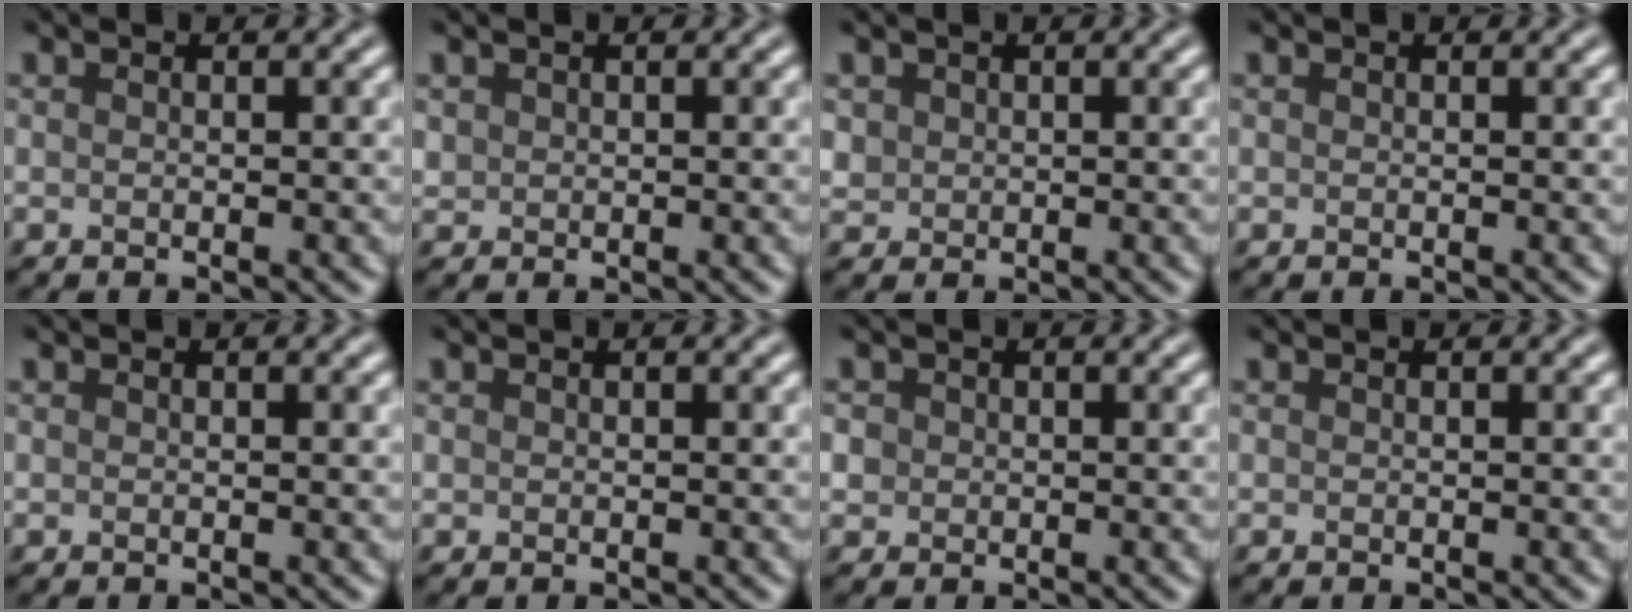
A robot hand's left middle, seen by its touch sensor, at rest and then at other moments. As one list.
[{"total": 0.8, "force": [0.4, 0.7, 0.1], "torque": [0.001, -0.002, 0.011]}, {"total": 1.2, "force": [0.4, 1.1, 0.2], "torque": [-0.001, -0.004, 0.012]}, {"total": 0.0}, {"total": 0.0}, {"total": 0.0}, {"total": 1.4, "force": [0.1, 1.4, 0.3], "torque": [0.002, 0.000, -0.001]}, {"total": 0.0}]